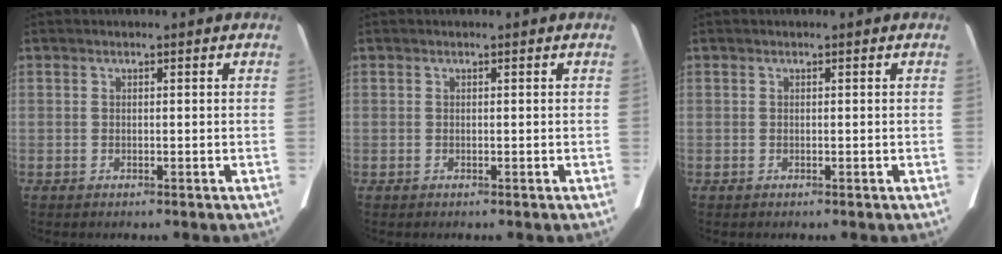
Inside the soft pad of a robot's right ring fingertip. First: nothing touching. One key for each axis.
{"total": 0.0}
{"total": 0.0}